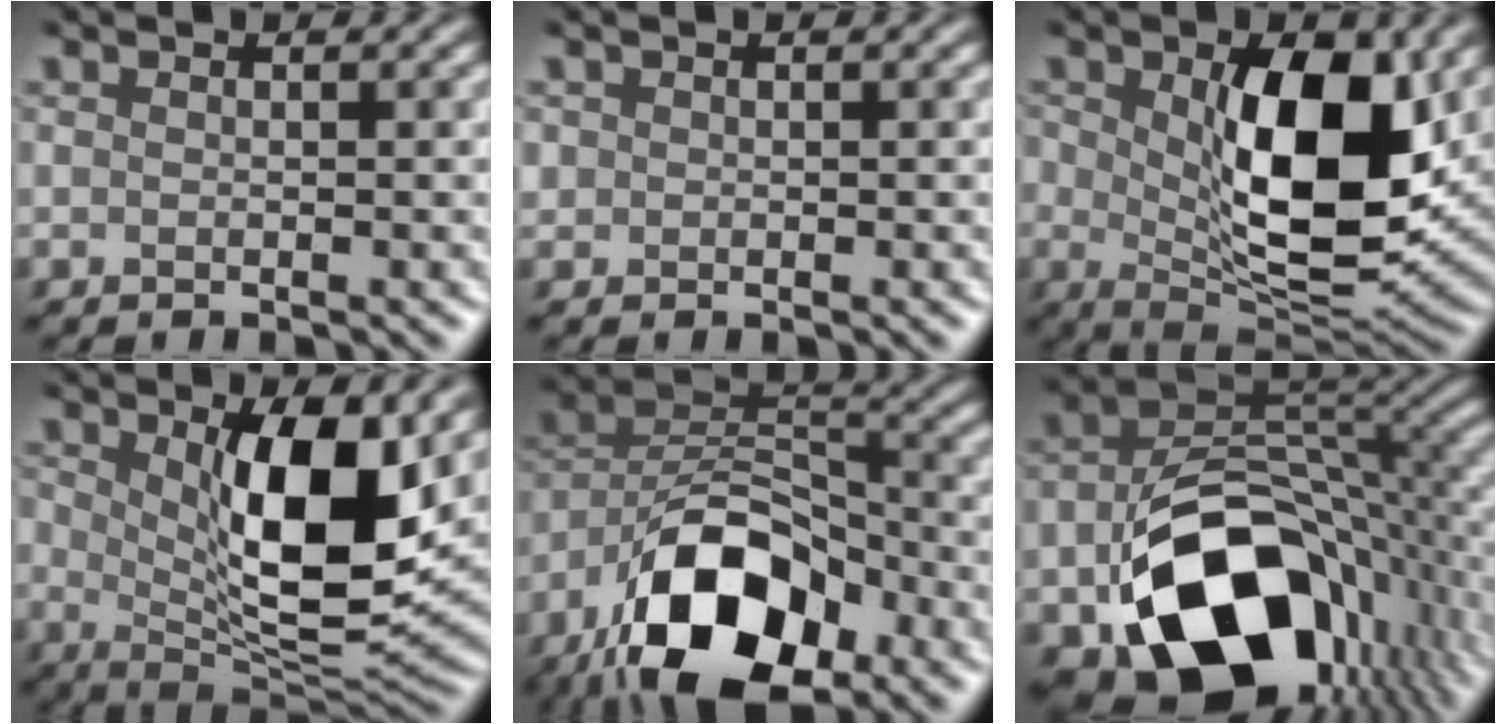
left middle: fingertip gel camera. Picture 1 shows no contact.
{"total": 0.8, "force": [0.1, 0.2, -0.7], "torque": [0.009, 0.001, 0.009]}
{"total": 9.6, "force": [1.3, 4.3, 8.4], "torque": [-0.145, -0.002, 0.032]}
{"total": 9.0, "force": [1.4, 3.1, 8.4], "torque": [-0.146, -0.006, 0.033]}
{"total": 12.1, "force": [-7.4, 5.9, 7.5], "torque": [-0.135, 0.003, -0.132]}
{"total": 15.8, "force": [-7.0, 10.5, 9.5], "torque": [-0.177, -0.025, -0.098]}